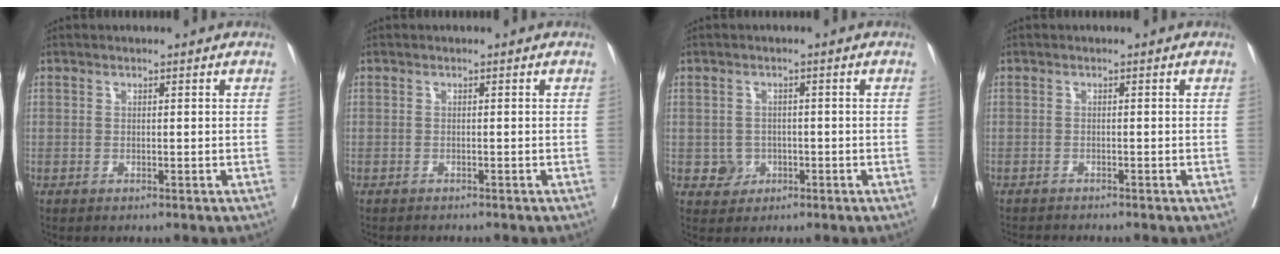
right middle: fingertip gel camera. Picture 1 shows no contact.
{"total": 2.0, "force": [-1.9, 0.4, 0.6], "torque": [-0.015, -0.005, -0.025]}
{"total": 2.6, "force": [-0.8, 2.4, 0.6], "torque": [-0.001, 0.007, -0.008]}
{"total": 3.3, "force": [-3.2, 0.0, 0.9], "torque": [-0.011, -0.011, -0.049]}